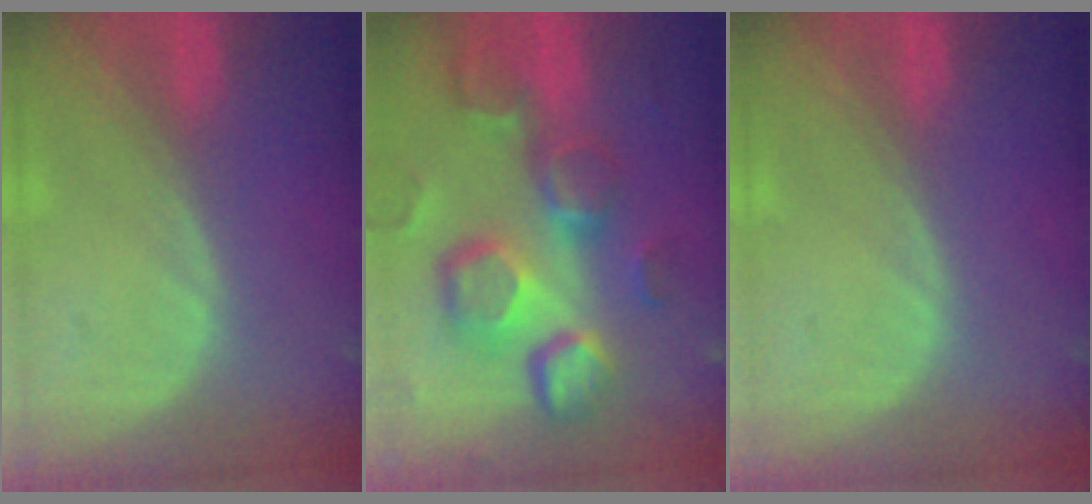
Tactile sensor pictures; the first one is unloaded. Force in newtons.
{"total": 13.0, "press": 11.4, "slide": 6.4}
{"total": 0.0}